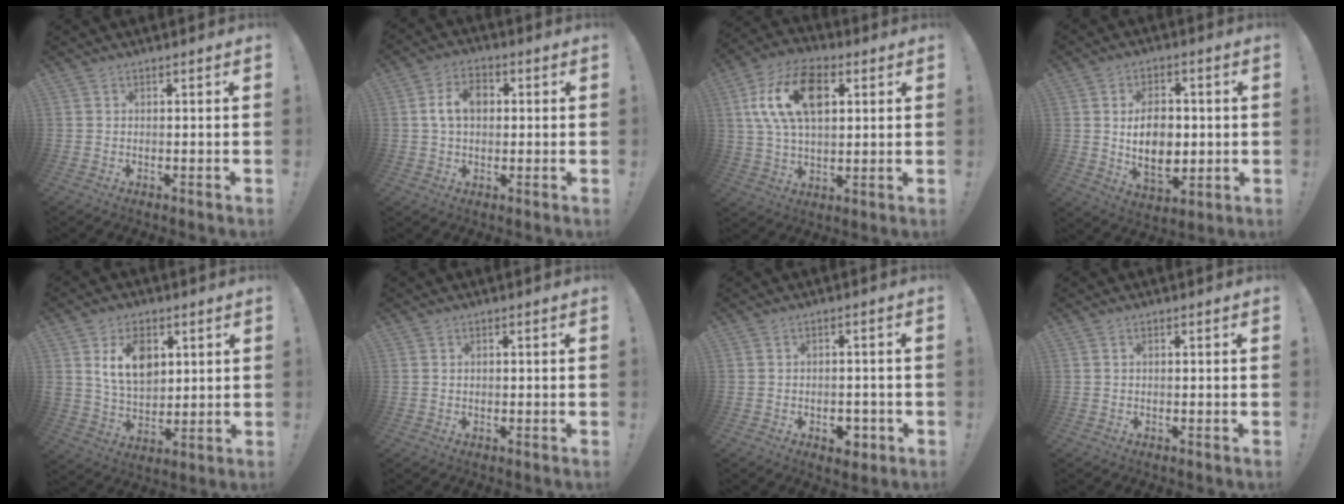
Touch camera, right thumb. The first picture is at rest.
{"total": 8.7, "force": [1.6, 6.2, 6.0], "torque": [-0.097, 0.013, 0.031]}
{"total": 17.7, "force": [5.5, 10.7, 13.0], "torque": [-0.221, 0.003, 0.100]}
{"total": 14.0, "force": [2.5, 10.5, 8.9], "torque": [-0.133, -0.024, 0.051]}
{"total": 12.5, "force": [4.8, 8.8, 7.5], "torque": [-0.118, -0.014, 0.090]}
{"total": 0.7, "force": [0.3, 0.6, 0.2], "torque": [-0.004, 0.003, 0.006]}
{"total": 4.9, "force": [-2.2, 3.5, 2.5], "torque": [-0.016, 0.013, -0.035]}
{"total": 0.6, "force": [0.1, 0.4, 0.4], "torque": [-0.012, 0.003, 0.003]}